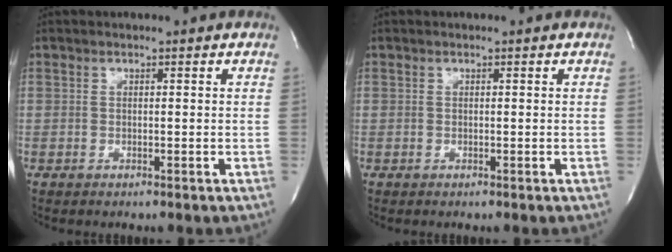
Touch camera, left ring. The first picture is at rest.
{"total": 0.0}